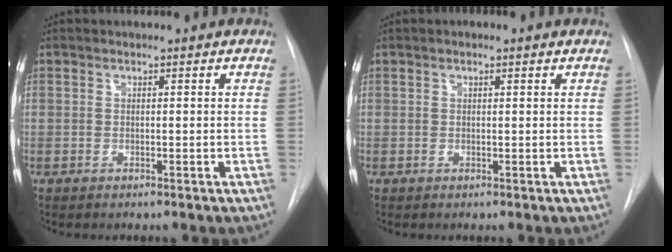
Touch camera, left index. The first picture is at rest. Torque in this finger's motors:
{"motor_torque": [-0.13, -0.08, -0.17, 0.00]}